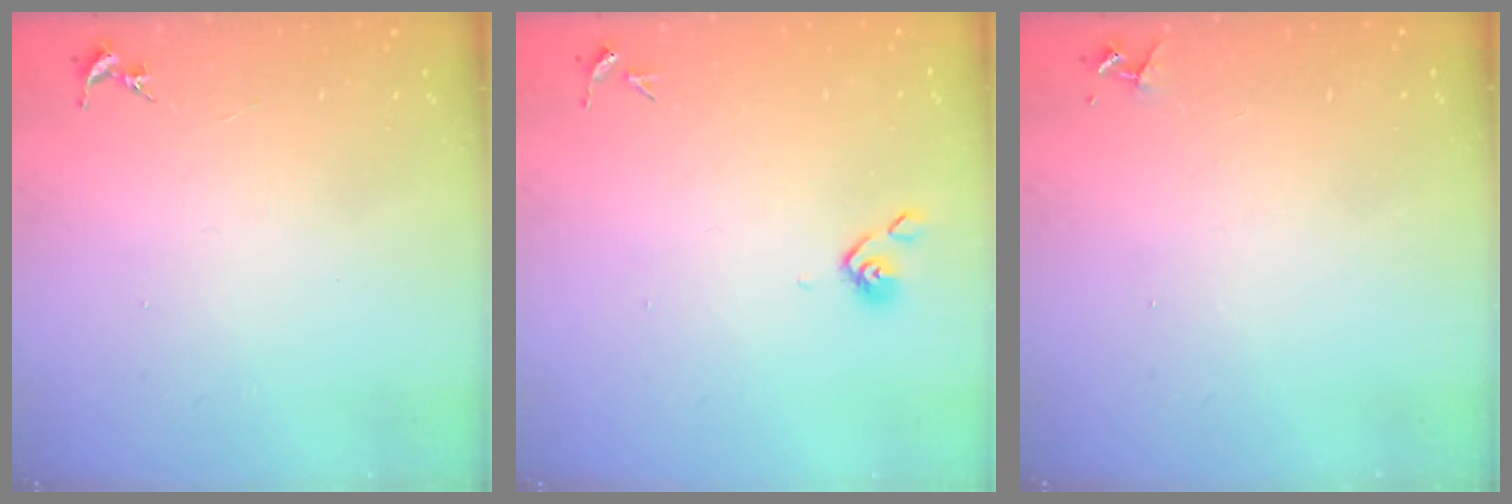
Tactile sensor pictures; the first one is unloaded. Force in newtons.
{"total": 4.3, "press": 4.1, "slide": 1.3}
{"total": 4.2, "press": 4.2, "slide": 0.5}